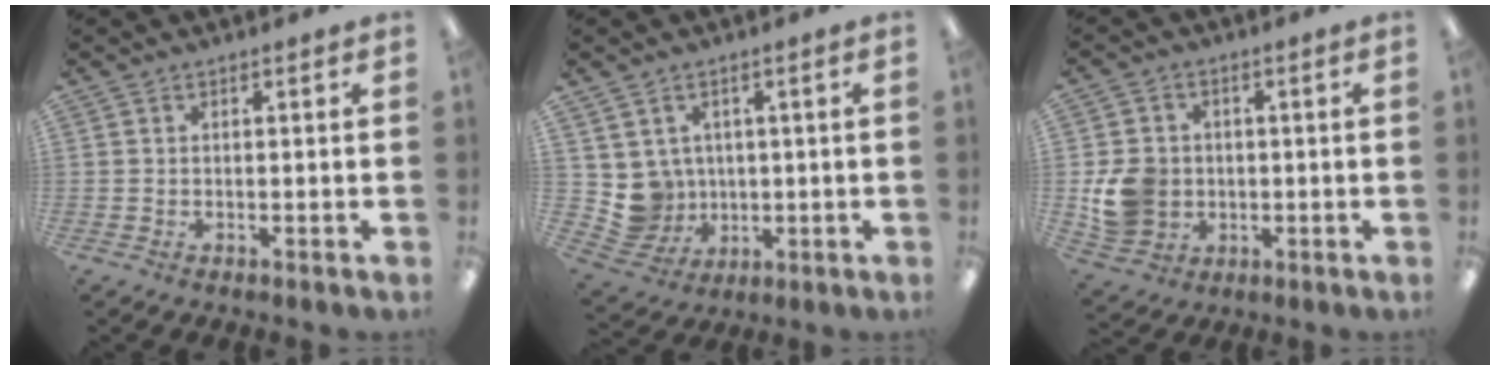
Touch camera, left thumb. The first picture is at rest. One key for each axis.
{"total": 7.0, "fx": 2.0, "fy": 6.6, "fz": 0.9, "tx": -0.050, "ty": -0.010, "tz": 0.050}
{"total": 9.4, "fx": -0.7, "fy": 8.5, "fz": 4.0, "tx": -0.092, "ty": 0.017, "tz": -0.006}